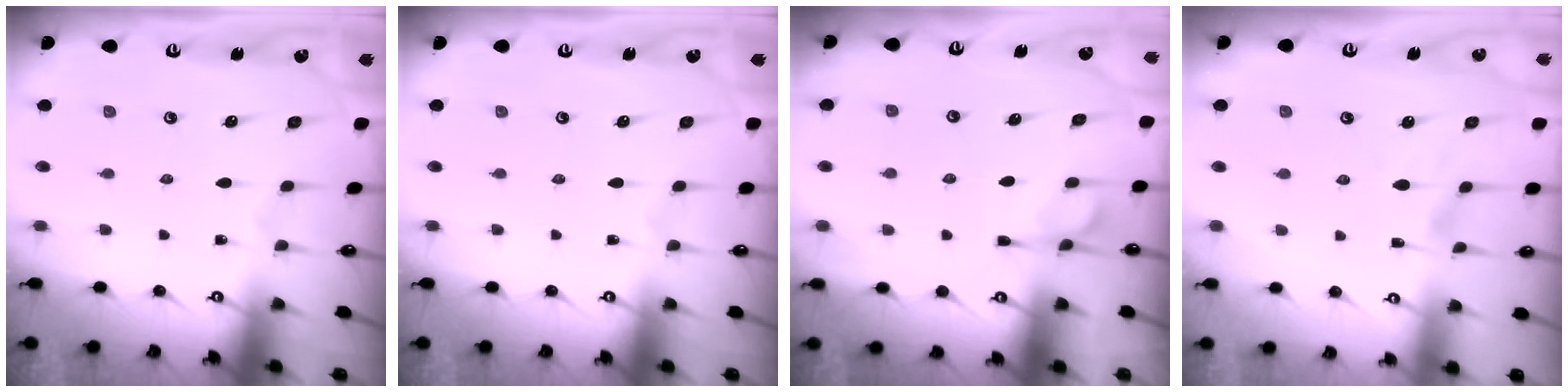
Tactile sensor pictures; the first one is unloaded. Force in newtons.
{"total": 0.0}
{"total": 1.6, "press": 1.0, "slide": 1.3}
{"total": 2.2, "press": 1.8, "slide": 1.2}